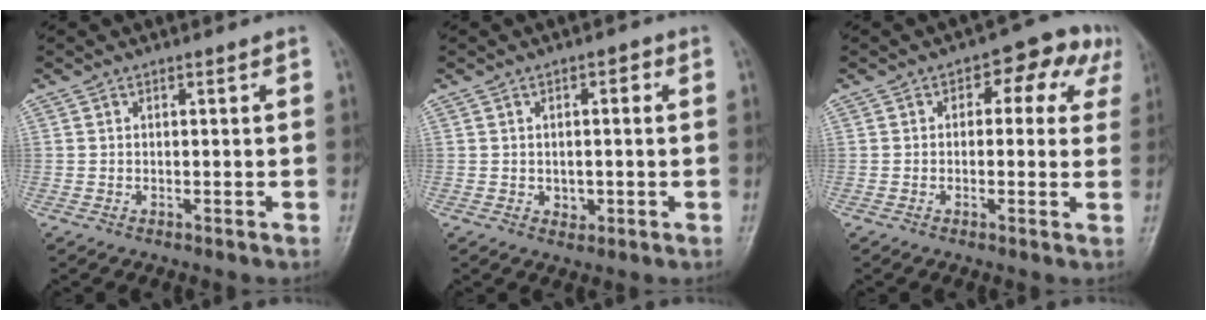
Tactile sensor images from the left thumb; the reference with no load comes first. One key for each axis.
{"total": 3.2, "fx": 0.0, "fy": 2.6, "fz": 1.9, "tx": -0.006, "ty": 0.001, "tz": 0.000}
{"total": 8.1, "fx": 2.8, "fy": 5.2, "fz": 5.5, "tx": -0.012, "ty": 0.016, "tz": 0.021}